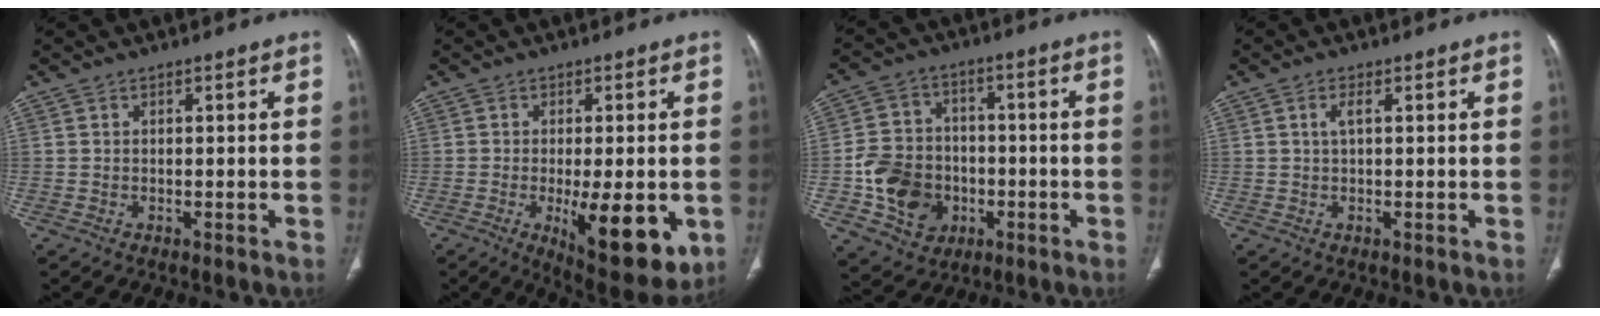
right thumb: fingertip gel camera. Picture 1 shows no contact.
{"total": 14.4, "force": [-3.7, 5.2, 12.8], "torque": [-0.167, -0.023, -0.039]}
{"total": 13.1, "force": [-3.2, 10.9, 6.4], "torque": [-0.080, 0.018, -0.051]}
{"total": 2.0, "force": [0.5, 0.6, 1.8], "torque": [-0.045, 0.004, 0.009]}